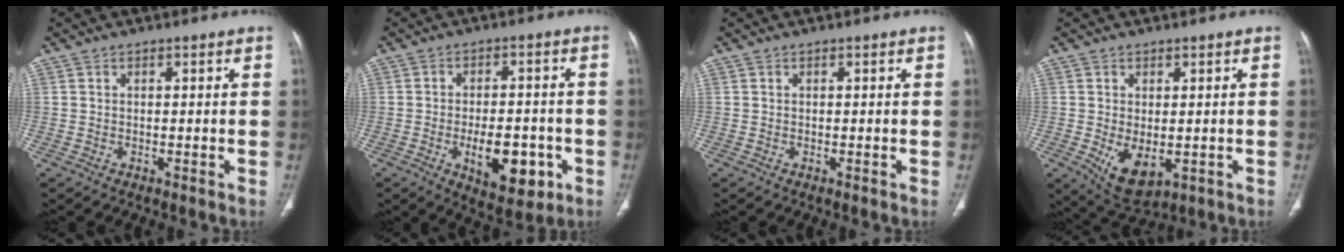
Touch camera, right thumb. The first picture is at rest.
{"total": 11.3, "force": [-3.7, 5.7, 9.0], "torque": [-0.110, 0.011, -0.043]}
{"total": 0.0}
{"total": 7.1, "force": [-1.4, 4.0, 5.7], "torque": [-0.086, -0.013, -0.003]}